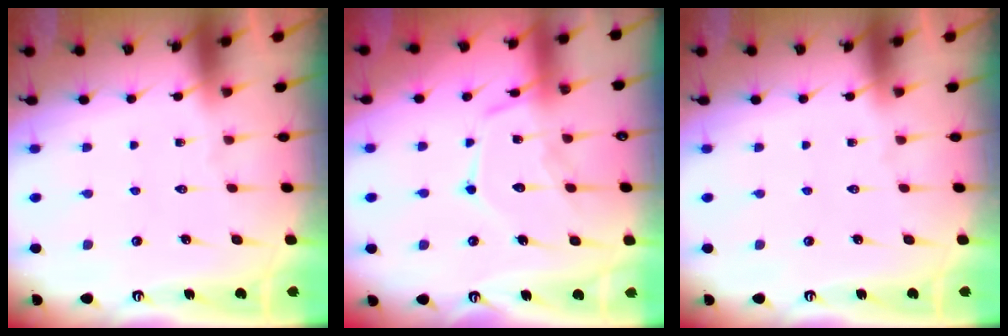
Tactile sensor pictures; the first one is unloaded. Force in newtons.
{"total": 14.3, "press": 14.2, "slide": 1.2}
{"total": 0.0}